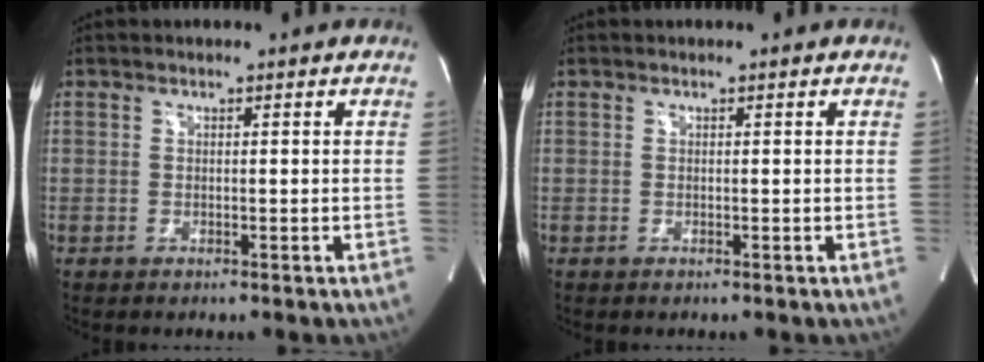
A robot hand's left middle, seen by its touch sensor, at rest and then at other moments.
{"total": 0.0}